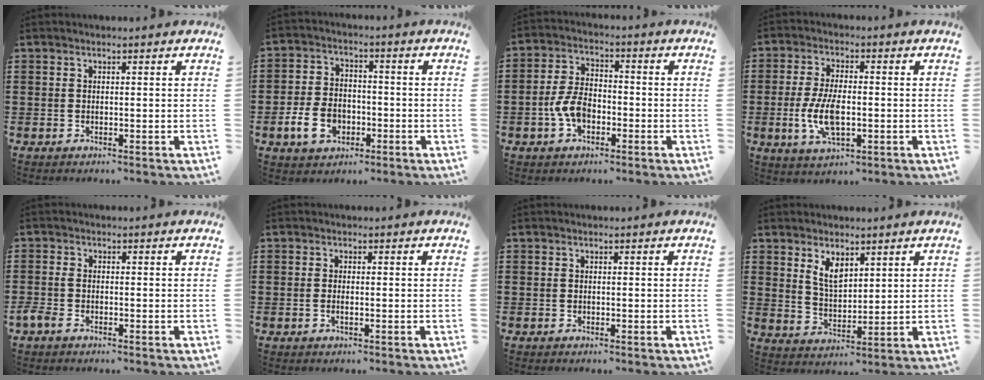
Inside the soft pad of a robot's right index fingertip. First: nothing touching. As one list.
[{"total": 6.7, "force": [-2.7, 4.6, 4.0], "torque": [-0.099, 0.004, -0.055]}, {"total": 6.1, "force": [-2.2, 3.5, 4.6], "torque": [-0.115, -0.002, -0.046]}, {"total": 7.4, "force": [-1.5, 3.4, 6.4], "torque": [-0.144, -0.003, -0.032]}, {"total": 1.4, "force": [-1.0, 0.5, 0.8], "torque": [-0.032, -0.006, -0.024]}, {"total": 0.9, "force": [-0.4, 0.1, 0.8], "torque": [-0.015, -0.004, -0.006]}, {"total": 0.0}, {"total": 4.6, "force": [2.8, 2.3, 2.8], "torque": [-0.064, 0.003, 0.052]}]